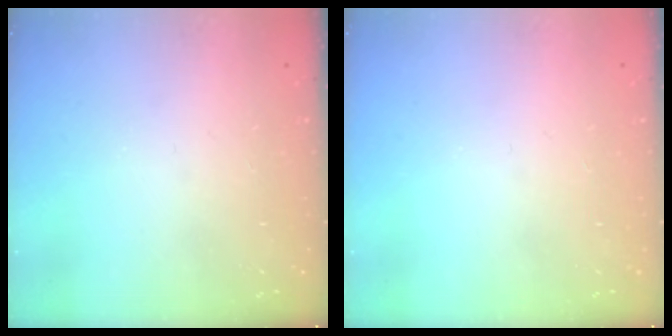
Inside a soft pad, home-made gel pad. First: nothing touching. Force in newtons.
{"total": 0.0}